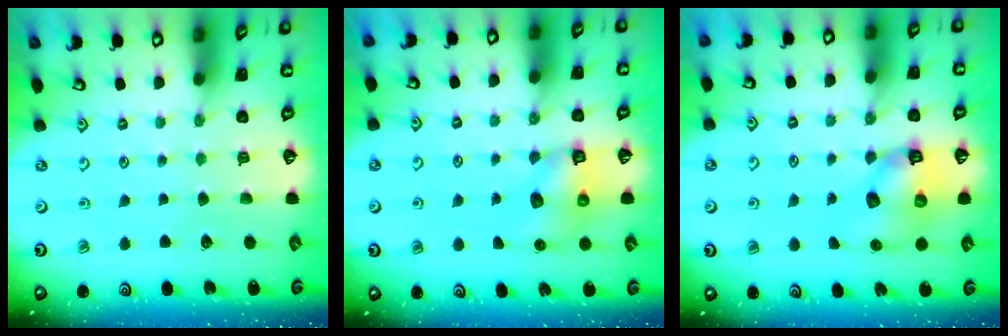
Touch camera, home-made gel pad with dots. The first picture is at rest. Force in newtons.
{"total": 6.7, "press": 6.6, "slide": 1.0}
{"total": 9.8, "press": 9.7, "slide": 1.6}